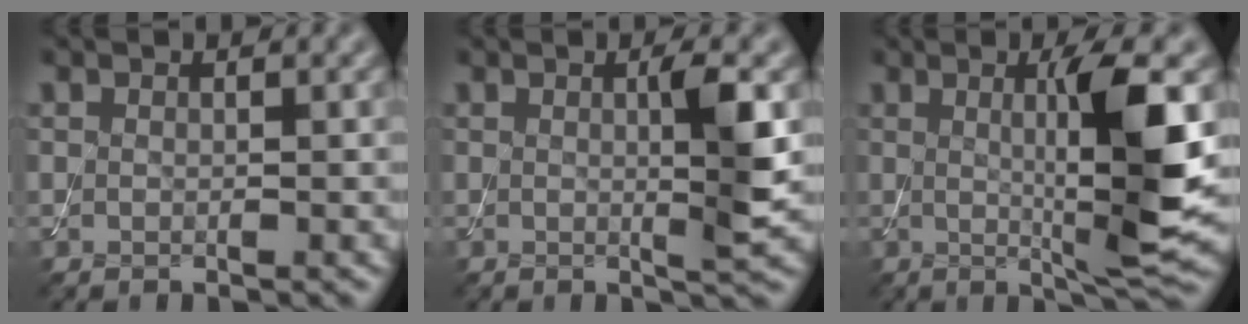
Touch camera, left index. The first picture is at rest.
{"total": 3.7, "force": [0.2, 0.4, 3.7], "torque": [-0.056, -0.007, 0.002]}
{"total": 8.2, "force": [0.7, 1.3, 8.1], "torque": [-0.119, -0.010, 0.015]}